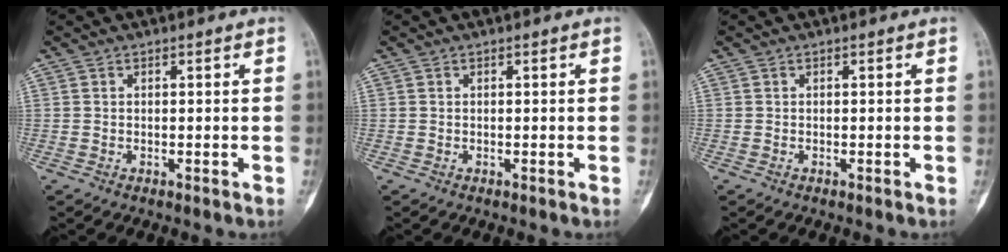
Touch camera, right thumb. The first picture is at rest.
{"total": 0.0}
{"total": 0.0}